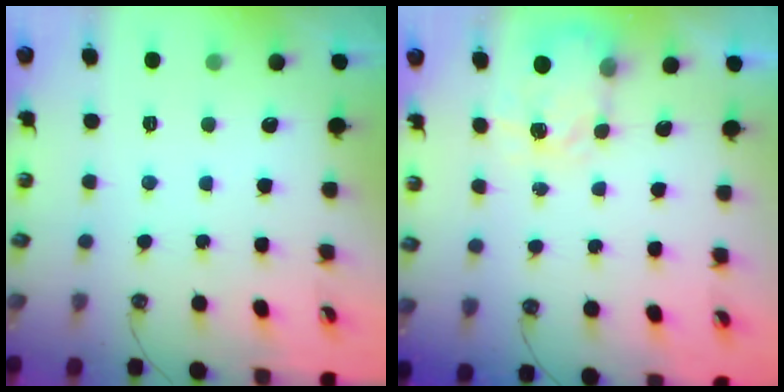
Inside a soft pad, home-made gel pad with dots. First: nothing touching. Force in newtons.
{"total": 4.0, "press": 3.9, "slide": 0.6}